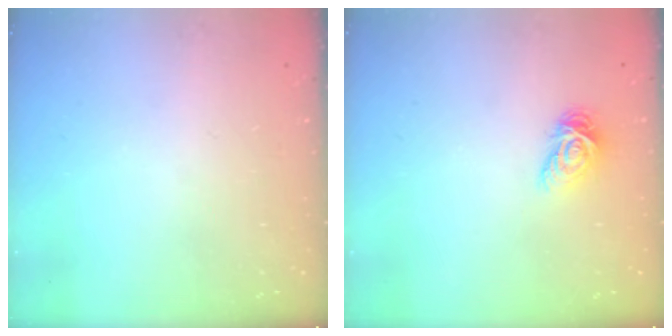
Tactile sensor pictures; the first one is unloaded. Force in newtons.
{"total": 5.7, "press": 5.7, "slide": 0.2}